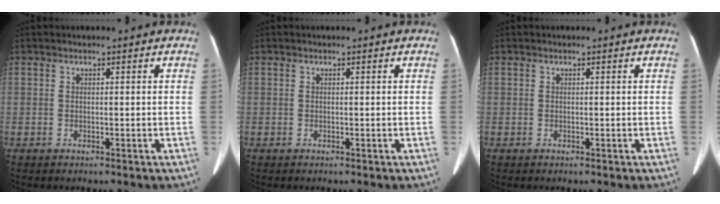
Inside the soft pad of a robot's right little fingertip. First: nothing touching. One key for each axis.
{"total": 0.0}
{"total": 0.0}